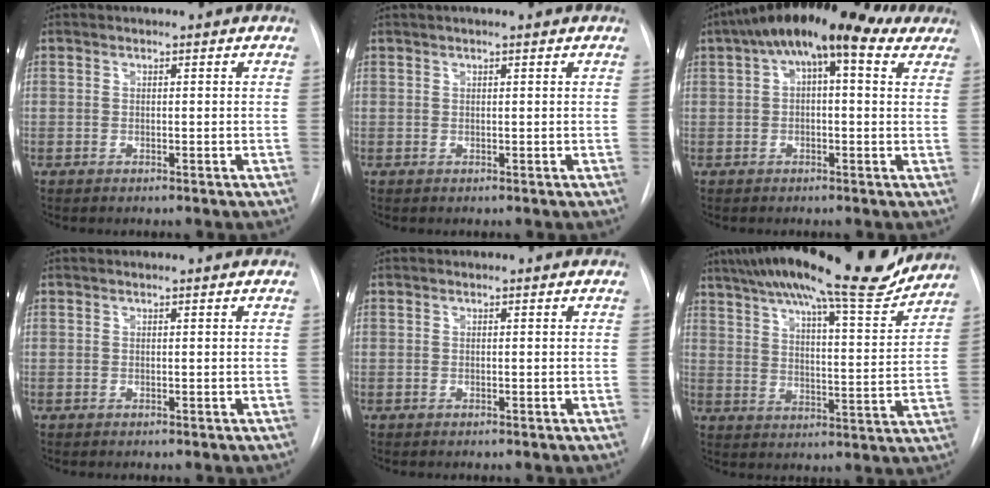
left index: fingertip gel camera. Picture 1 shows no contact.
{"total": 1.2, "force": [0.8, 0.0, 0.9], "torque": [-0.015, 0.011, 0.012]}
{"total": 16.6, "force": [9.8, 5.9, 12.0], "torque": [-0.199, 0.070, 0.145]}
{"total": 0.0}
{"total": 0.0}
{"total": 23.1, "force": [19.5, 3.3, 11.9], "torque": [-0.198, 0.001, 0.271]}